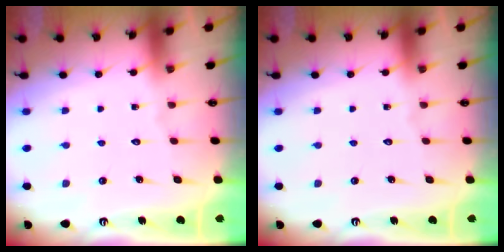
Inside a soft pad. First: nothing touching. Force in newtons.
{"total": 0.0}